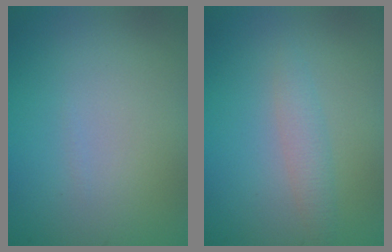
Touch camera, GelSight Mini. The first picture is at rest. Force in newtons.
{"total": 1.7, "press": 1.7, "slide": 0.1}